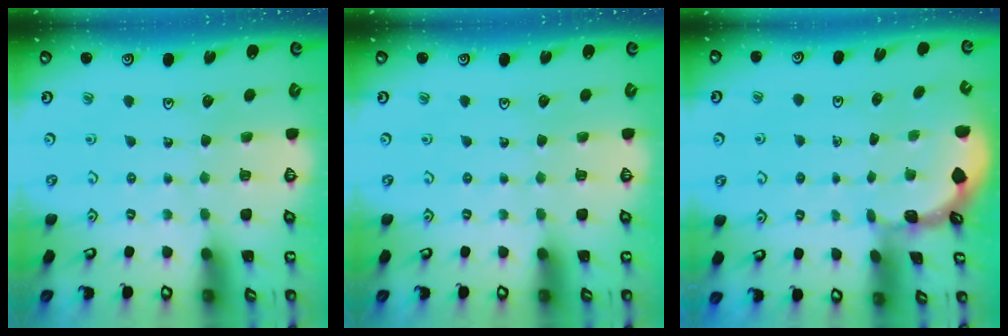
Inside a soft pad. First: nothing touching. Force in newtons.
{"total": 0.0}
{"total": 0.0}